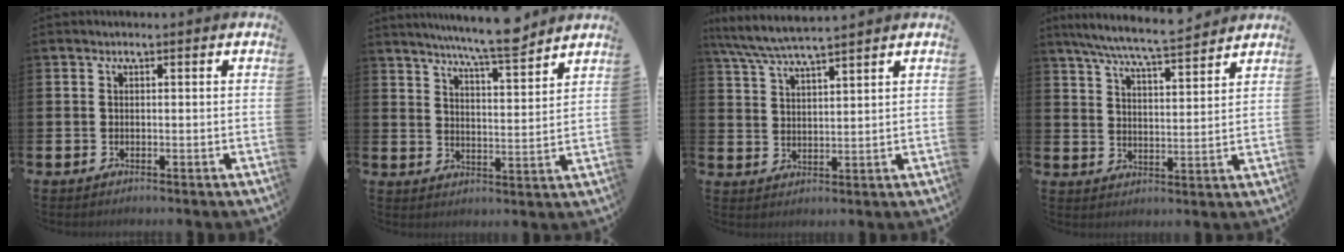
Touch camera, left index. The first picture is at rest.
{"total": 8.0, "force": [7.4, 0.1, 2.9], "torque": [-0.066, -0.042, 0.130]}
{"total": 6.0, "force": [5.6, 0.2, 2.0], "torque": [-0.058, -0.023, 0.101]}
{"total": 7.5, "force": [7.1, 0.2, 2.4], "torque": [-0.076, -0.040, 0.128]}